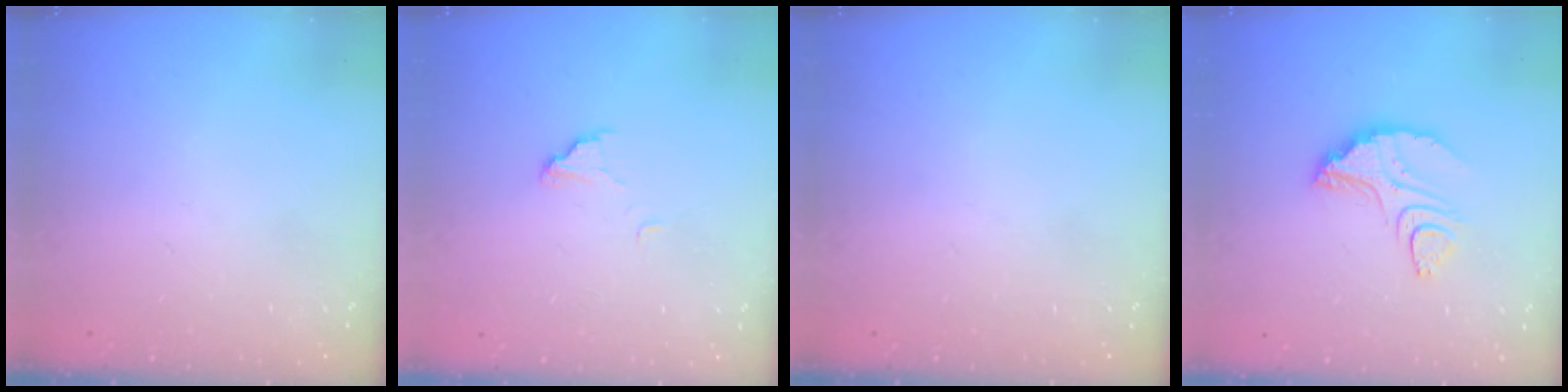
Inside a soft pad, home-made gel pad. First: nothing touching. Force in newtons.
{"total": 5.9, "press": 5.9, "slide": 0.5}
{"total": 0.0}
{"total": 9.2, "press": 9.1, "slide": 0.6}